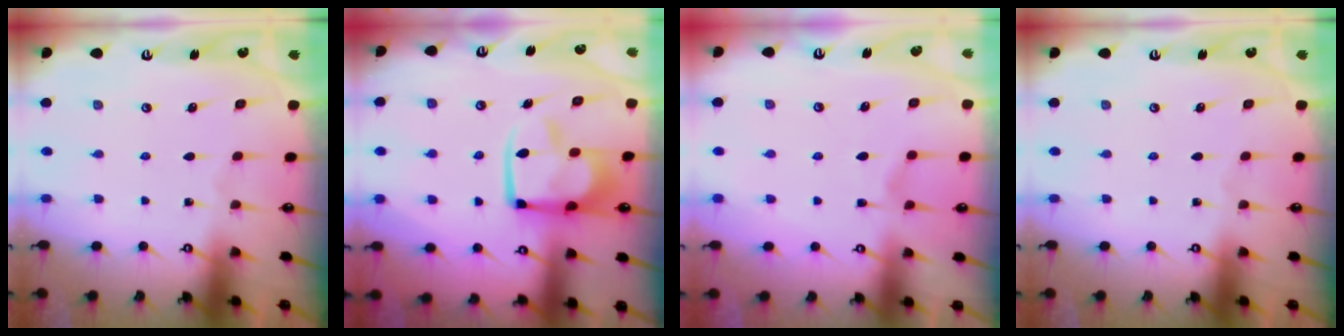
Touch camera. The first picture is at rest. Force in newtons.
{"total": 12.9, "press": 12.8, "slide": 1.5}
{"total": 1.5, "press": 0.9, "slide": 1.2}
{"total": 0.0}